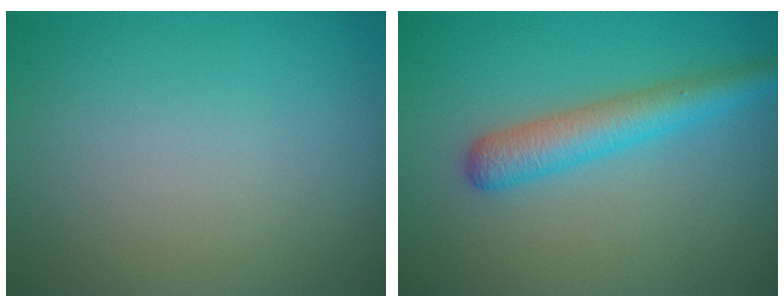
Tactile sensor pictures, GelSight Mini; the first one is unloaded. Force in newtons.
{"total": 3.9, "press": 3.9, "slide": 0.1}